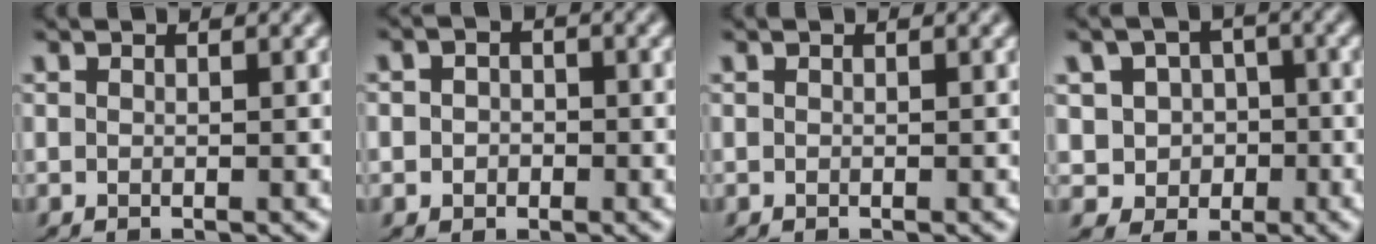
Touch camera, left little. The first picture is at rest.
{"total": 2.6, "force": [-0.2, 2.1, 1.4], "torque": [-0.012, 0.008, -0.023]}
{"total": 0.0}
{"total": 4.7, "force": [-0.2, 4.2, 2.0], "torque": [-0.024, 0.012, -0.023]}